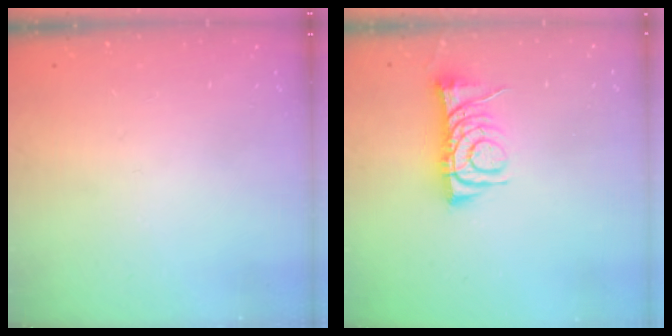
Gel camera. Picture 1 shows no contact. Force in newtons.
{"total": 8.4, "press": 8.4, "slide": 0.2}